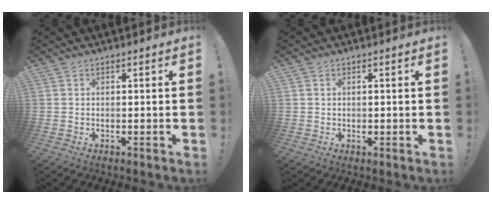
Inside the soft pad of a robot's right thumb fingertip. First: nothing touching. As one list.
[{"total": 1.0, "force": [0.0, 1.0, -0.2], "torque": [0.007, 0.002, 0.000]}]